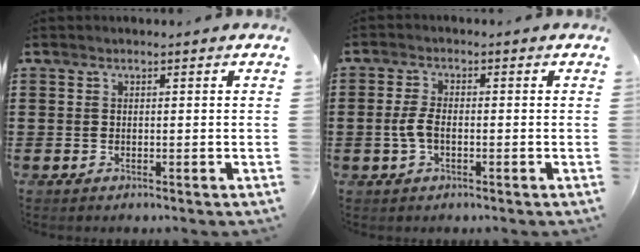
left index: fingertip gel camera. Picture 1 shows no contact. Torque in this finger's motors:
{"motor_torque": [0.55, 0.55, 0.13, 0.04]}